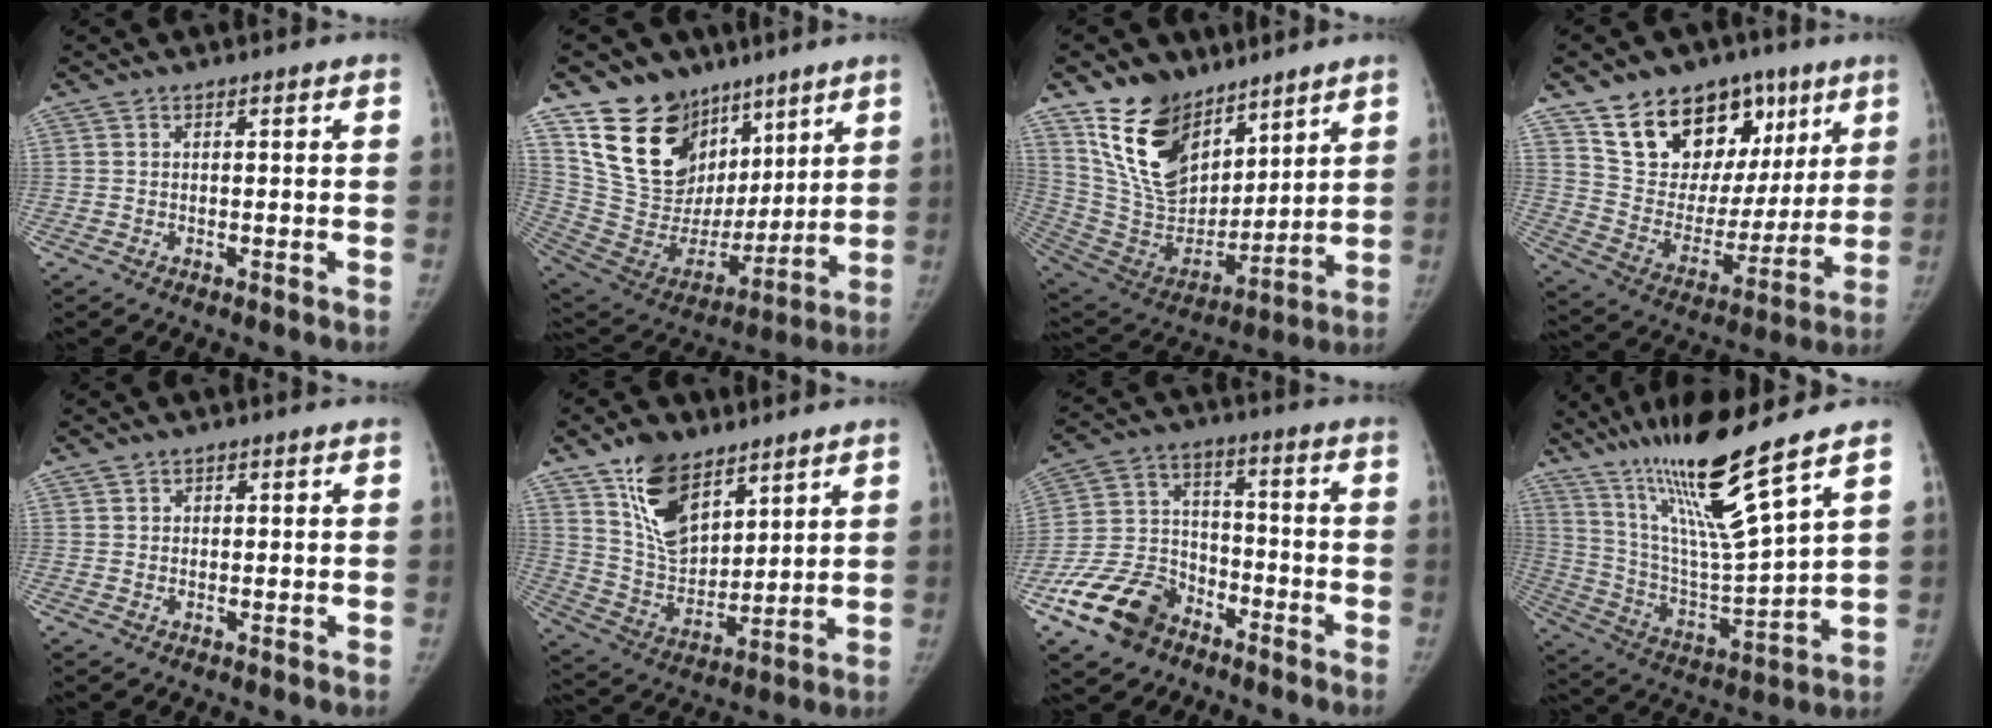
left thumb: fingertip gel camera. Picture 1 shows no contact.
{"total": 21.0, "force": [12.2, 14.9, 8.5], "torque": [-0.105, -0.042, 0.238]}
{"total": 19.4, "force": [12.5, 11.3, 9.7], "torque": [-0.128, -0.068, 0.246]}
{"total": 22.1, "force": [12.4, 14.6, 11.0], "torque": [-0.122, -0.026, 0.213]}
{"total": 1.0, "force": [0.4, 0.9, 0.1], "torque": [0.010, 0.000, 0.003]}
{"total": 14.2, "force": [8.8, 7.9, 7.8], "torque": [-0.106, -0.053, 0.174]}
{"total": 14.3, "force": [-9.0, 9.4, 6.0], "torque": [-0.094, 0.060, -0.168]}
{"total": 19.3, "force": [13.5, 0.4, 13.8], "torque": [-0.226, -0.075, 0.252]}